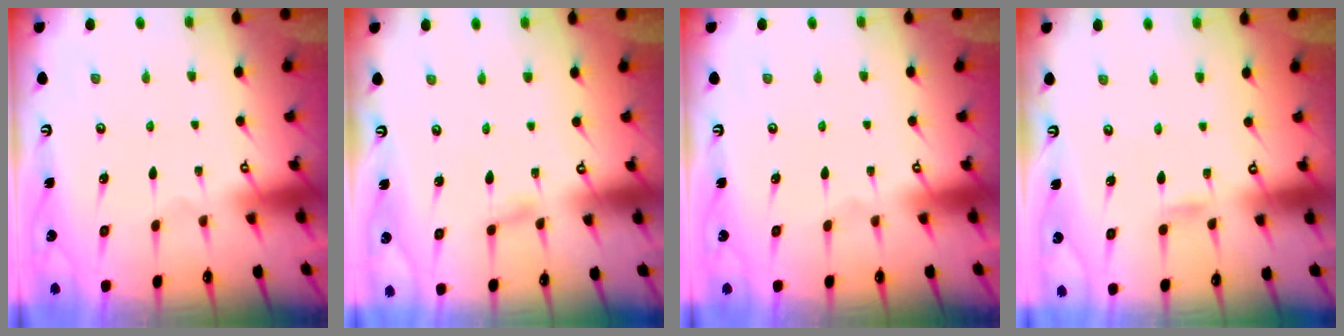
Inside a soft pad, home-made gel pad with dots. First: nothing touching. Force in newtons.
{"total": 1.1, "press": 1.1, "slide": 0.1}
{"total": 0.0}
{"total": 3.2, "press": 3.2, "slide": 0.3}